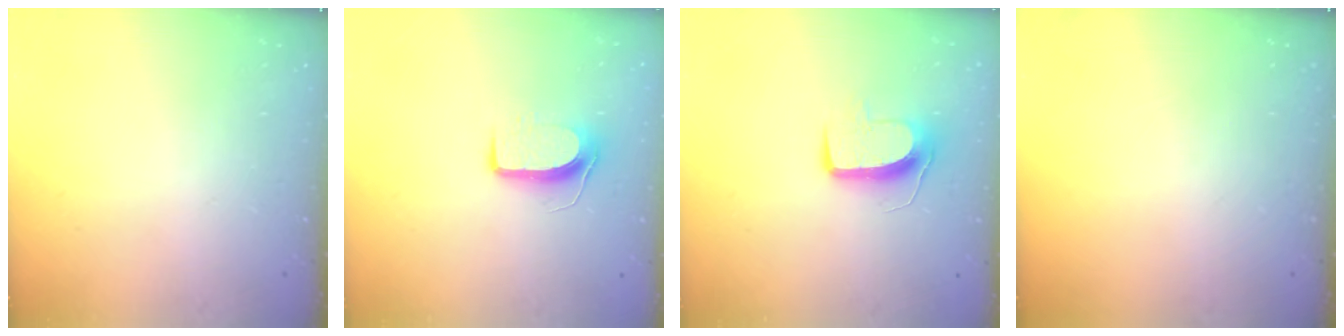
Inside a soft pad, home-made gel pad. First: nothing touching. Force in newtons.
{"total": 8.7, "press": 8.7, "slide": 0.7}
{"total": 11.0, "press": 11.0, "slide": 0.9}
{"total": 0.0}